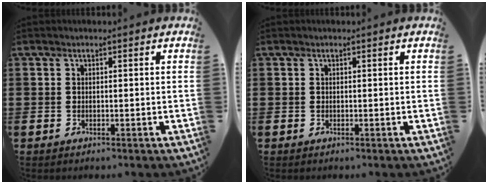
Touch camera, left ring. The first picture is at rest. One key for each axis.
{"total": 0.0}